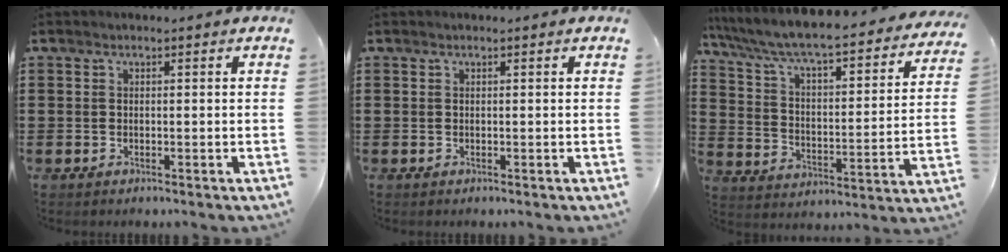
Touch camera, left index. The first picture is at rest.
{"total": 0.0}
{"total": 5.7, "force": [4.9, 0.2, 2.9], "torque": [-0.079, -0.049, 0.072]}